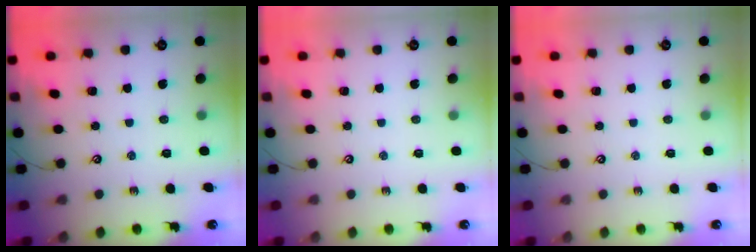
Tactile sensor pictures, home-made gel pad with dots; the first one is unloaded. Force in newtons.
{"total": 0.0}
{"total": 0.0}